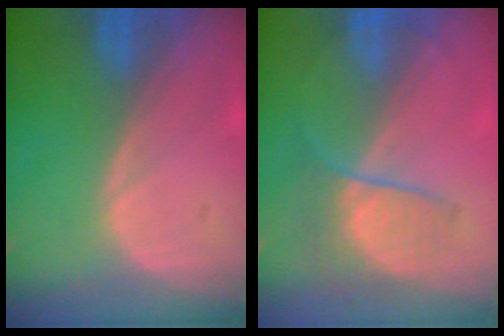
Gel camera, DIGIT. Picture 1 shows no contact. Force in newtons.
{"total": 6.8, "press": 6.0, "slide": 3.3}